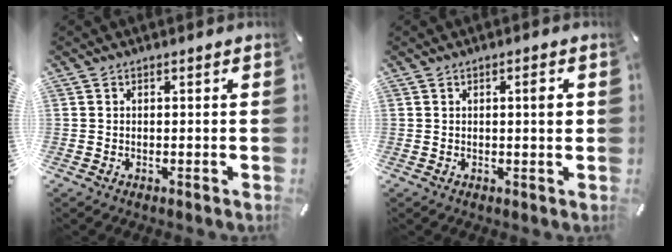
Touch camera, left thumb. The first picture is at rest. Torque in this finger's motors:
{"motor_torque": [0.32, 1.02, 0.23, -0.32, 0.06]}